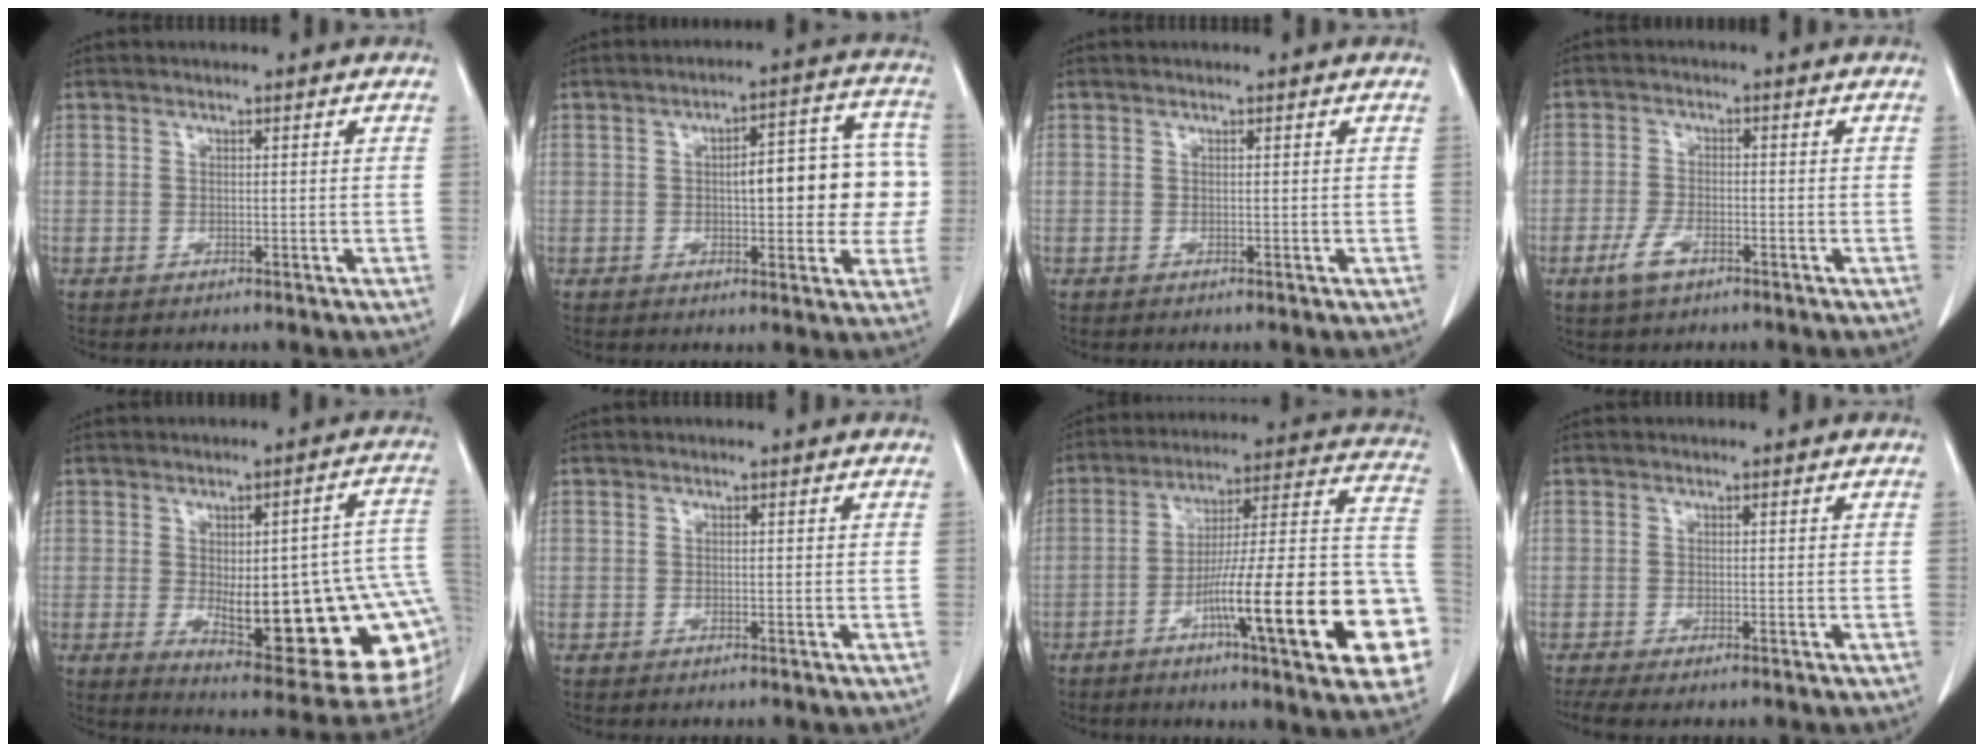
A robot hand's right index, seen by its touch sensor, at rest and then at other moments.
{"total": 12.5, "force": [0.1, 4.3, 11.8], "torque": [-0.140, 0.039, 0.006]}
{"total": 0.0}
{"total": 4.1, "force": [-2.3, 1.9, 2.7], "torque": [-0.061, 0.000, -0.042]}
{"total": 22.7, "force": [-3.0, 6.6, 21.5], "torque": [-0.193, 0.014, -0.011]}
{"total": 0.0}
{"total": 24.9, "force": [-8.6, 2.0, 23.2], "torque": [-0.255, 0.008, -0.123]}
{"total": 2.8, "force": [-1.9, 0.4, 1.9], "torque": [-0.040, -0.006, -0.037]}